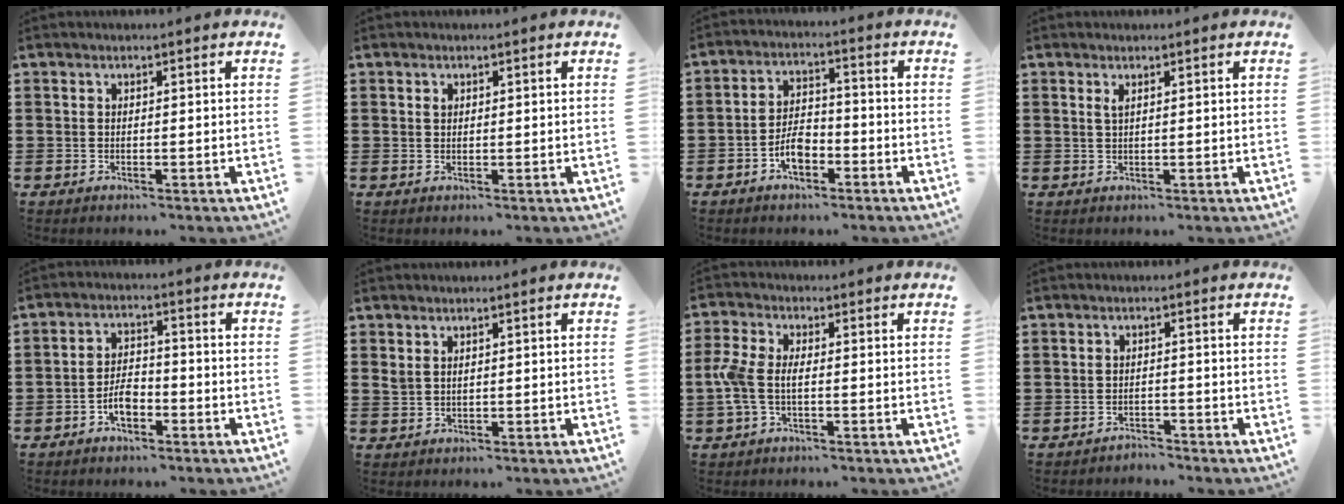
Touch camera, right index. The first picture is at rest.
{"total": 0.8, "force": [0.3, 0.6, 0.4], "torque": [-0.009, 0.002, 0.006]}
{"total": 4.9, "force": [-2.5, 2.4, 3.5], "torque": [-0.080, -0.002, -0.050]}
{"total": 1.0, "force": [0.5, 0.2, 0.8], "torque": [-0.017, 0.002, 0.008]}
{"total": 4.1, "force": [-2.1, 2.0, 2.9], "torque": [-0.065, -0.002, -0.043]}
{"total": 1.5, "force": [1.0, 0.9, 0.7], "torque": [-0.016, 0.004, 0.018]}
{"total": 4.7, "force": [-0.8, 2.3, 4.0], "torque": [-0.107, -0.008, -0.026]}
{"total": 1.9, "force": [-1.9, 0.0, -0.3], "torque": [-0.001, 0.001, -0.043]}